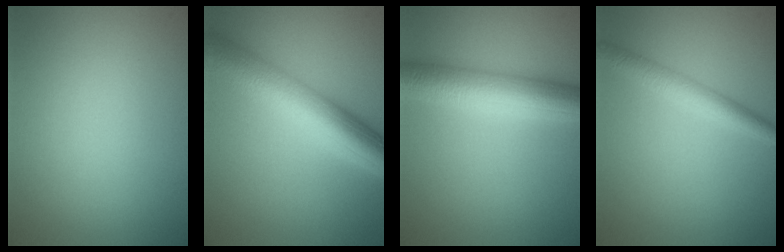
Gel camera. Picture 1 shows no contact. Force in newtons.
{"total": 9.2, "press": 9.2, "slide": 0.3}
{"total": 6.6, "press": 6.6, "slide": 0.0}
{"total": 2.8, "press": 2.8, "slide": 0.1}